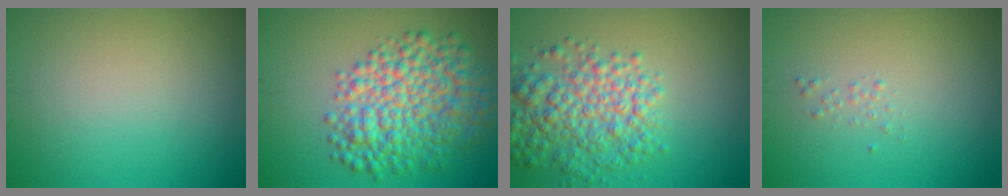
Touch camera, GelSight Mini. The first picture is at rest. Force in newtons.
{"total": 8.6, "press": 8.6, "slide": 0.1}
{"total": 6.2, "press": 6.2, "slide": 0.3}
{"total": 0.6, "press": 0.6, "slide": 0.0}